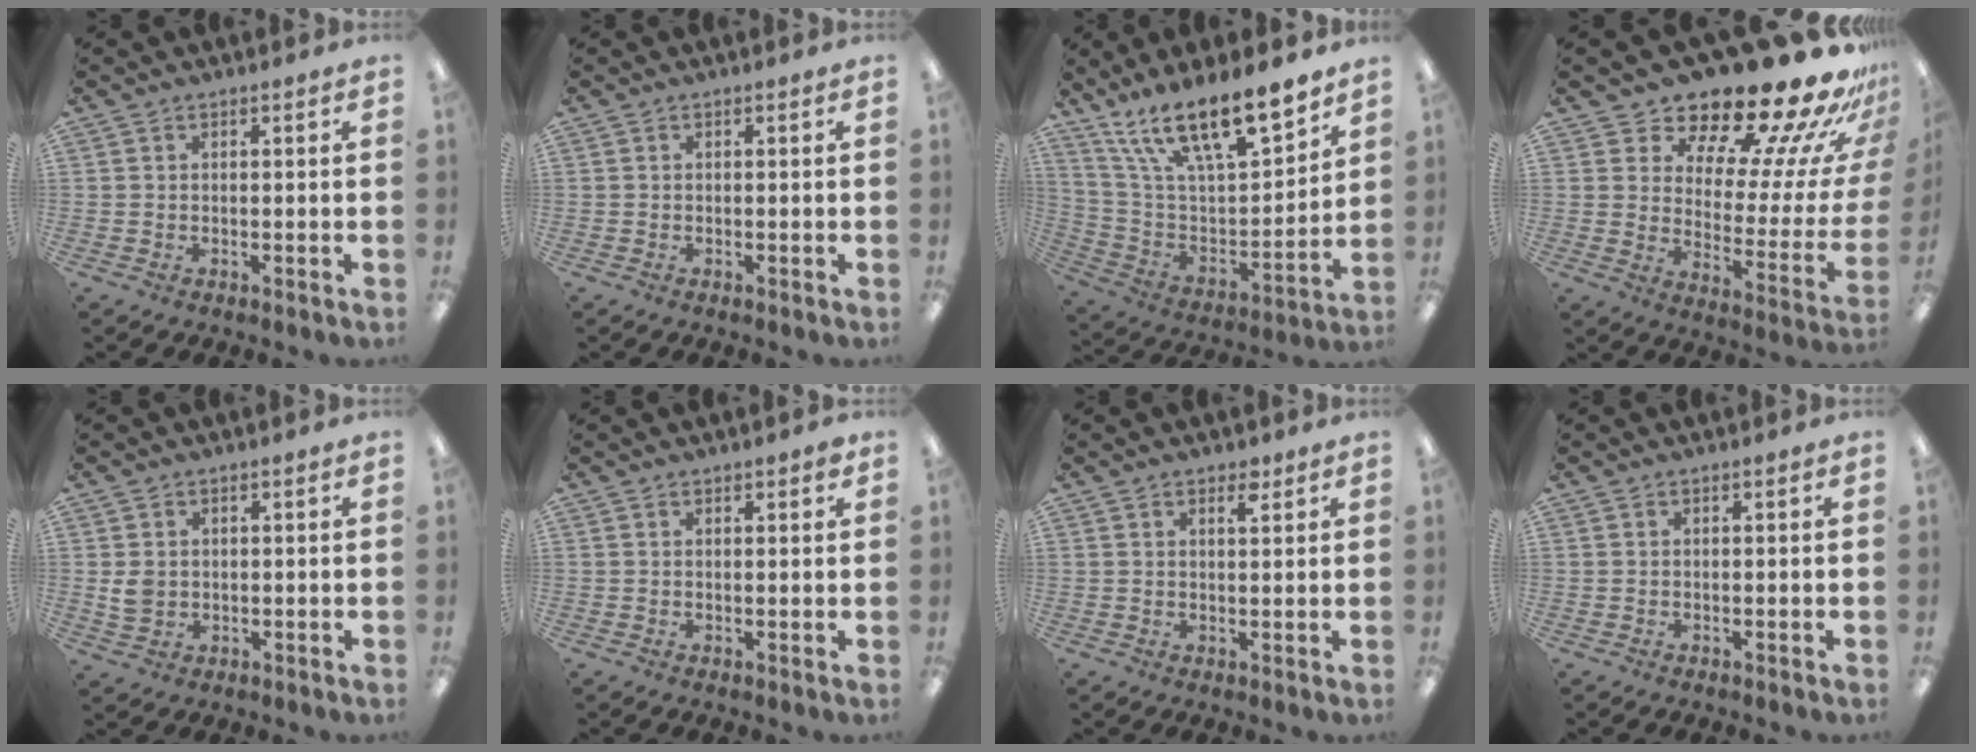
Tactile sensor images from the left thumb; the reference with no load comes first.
{"total": 0.0}
{"total": 19.3, "force": [15.5, 5.1, 10.3], "torque": [-0.195, -0.100, 0.271]}
{"total": 22.4, "force": [19.0, 6.7, 9.8], "torque": [-0.134, -0.155, 0.322]}
{"total": 3.9, "force": [0.4, 3.3, 2.1], "torque": [-0.031, 0.003, 0.008]}
{"total": 1.3, "force": [1.1, 0.4, 0.5], "torque": [-0.001, -0.002, 0.018]}
{"total": 2.6, "force": [2.0, 0.8, 1.4], "torque": [-0.016, -0.005, 0.033]}
{"total": 0.0}